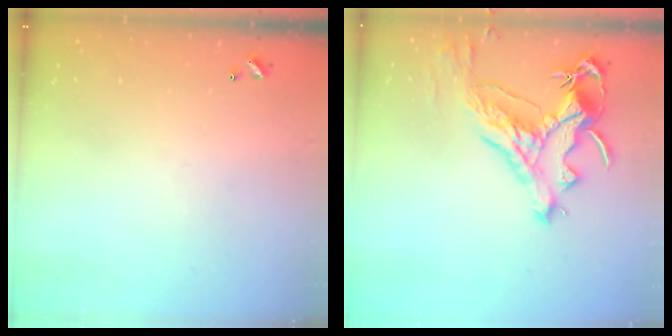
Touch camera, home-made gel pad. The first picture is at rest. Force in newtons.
{"total": 5.8, "press": 5.5, "slide": 1.6}